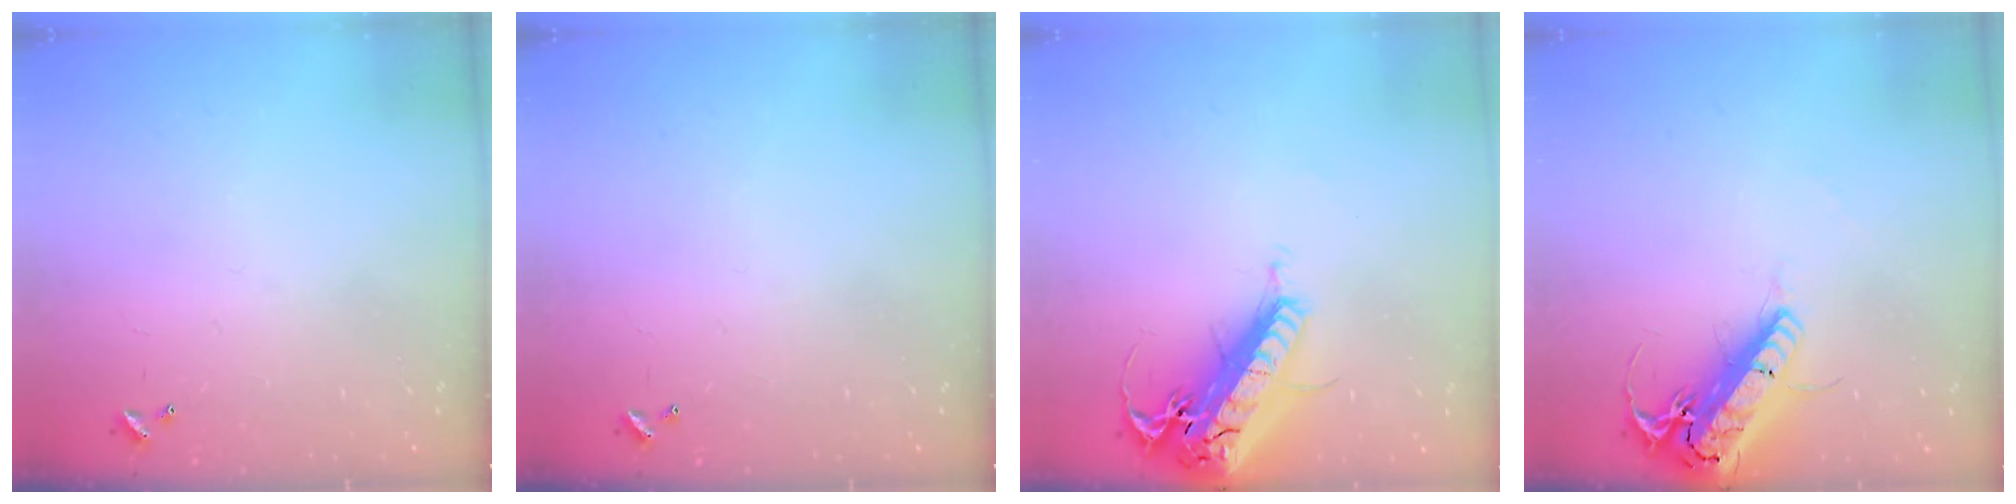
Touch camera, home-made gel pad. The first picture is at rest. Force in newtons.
{"total": 0.0}
{"total": 26.2, "press": 25.6, "slide": 5.5}
{"total": 20.0, "press": 19.6, "slide": 4.1}